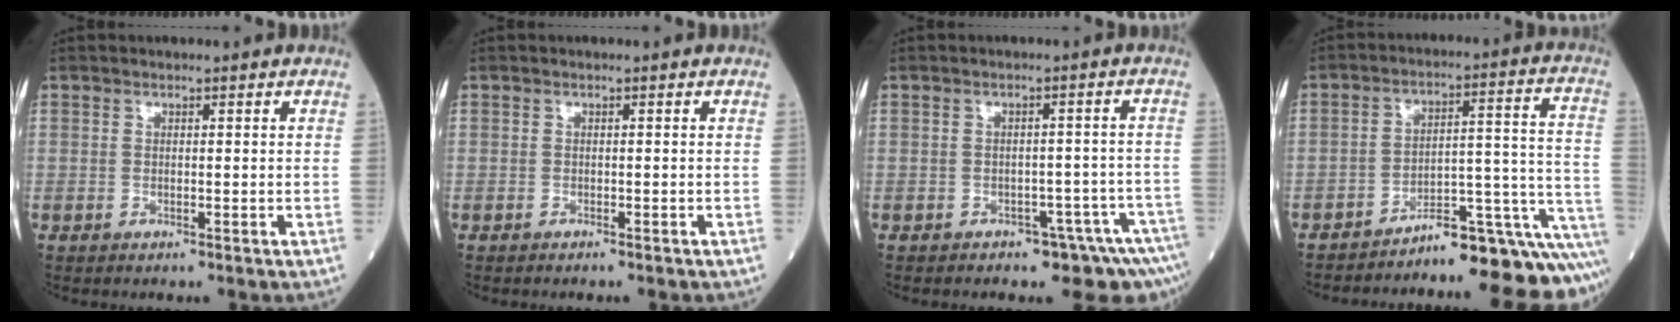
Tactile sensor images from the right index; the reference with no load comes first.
{"total": 1.4, "force": [-1.2, 0.3, 0.6], "torque": [-0.013, -0.003, -0.012]}
{"total": 7.2, "force": [-5.9, 2.6, 3.1], "torque": [-0.019, 0.020, -0.073]}
{"total": 15.4, "force": [-14.6, -0.1, 5.1], "torque": [-0.014, 0.048, -0.200]}